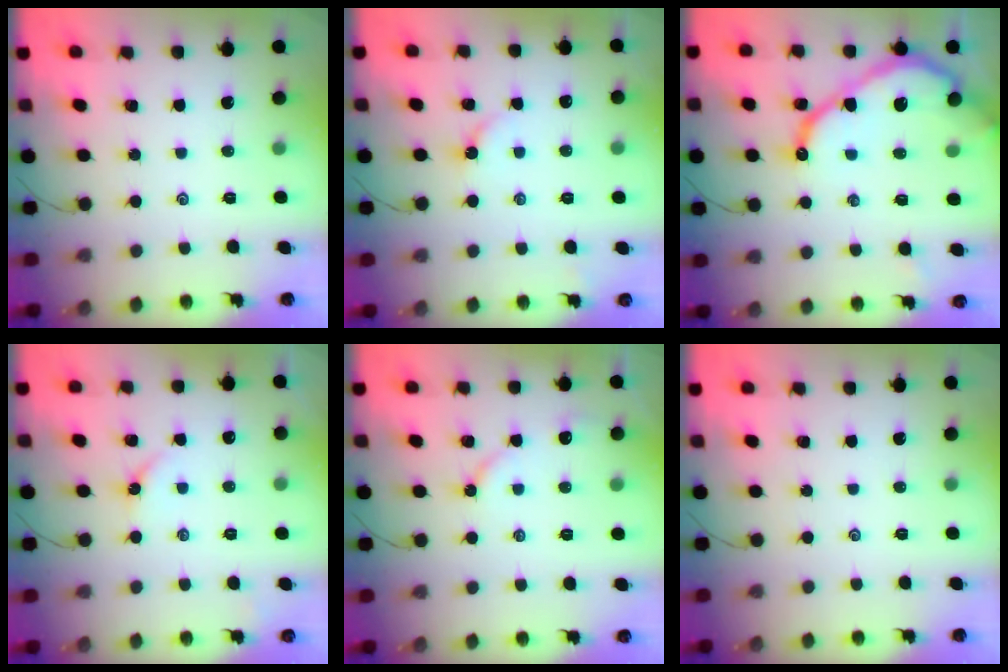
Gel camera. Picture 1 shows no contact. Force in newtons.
{"total": 3.3, "press": 3.2, "slide": 0.5}
{"total": 13.9, "press": 13.8, "slide": 1.3}
{"total": 3.7, "press": 3.7, "slide": 0.5}
{"total": 5.2, "press": 5.2, "slide": 0.6}
{"total": 0.0}